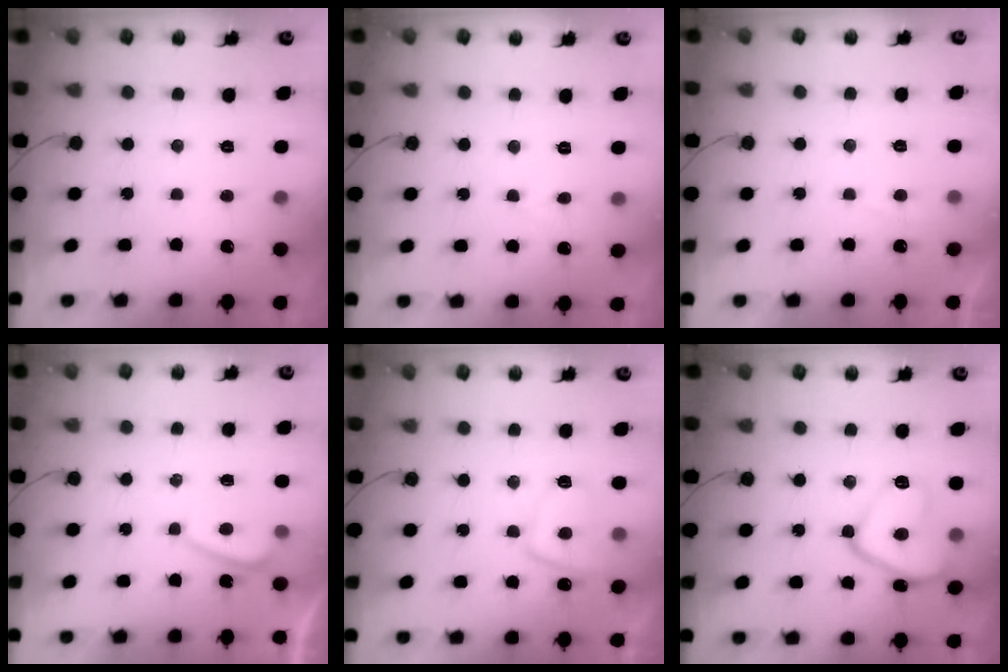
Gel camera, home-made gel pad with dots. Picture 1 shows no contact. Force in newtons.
{"total": 2.8, "press": 2.8, "slide": 0.3}
{"total": 0.9, "press": 0.7, "slide": 0.5}
{"total": 1.9, "press": 1.8, "slide": 0.7}
{"total": 8.9, "press": 8.9, "slide": 1.1}
{"total": 12.4, "press": 12.3, "slide": 1.1}